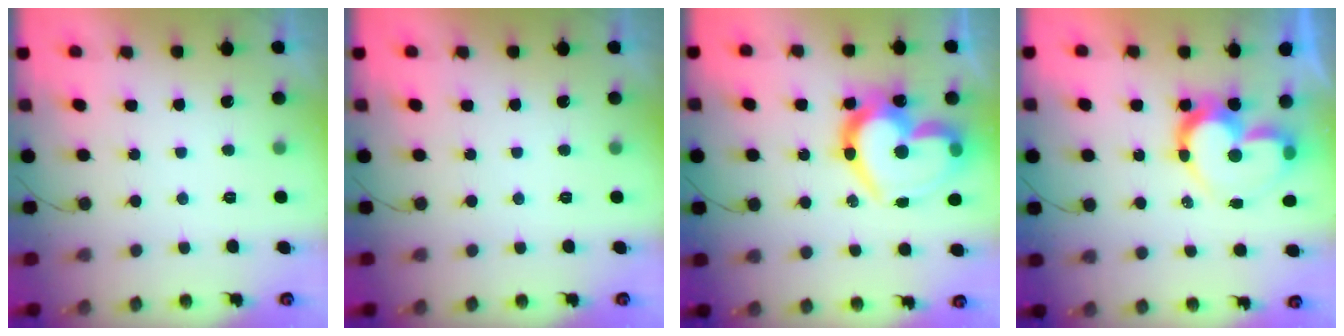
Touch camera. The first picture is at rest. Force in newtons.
{"total": 0.0}
{"total": 25.9, "press": 25.8, "slide": 2.4}
{"total": 14.6, "press": 14.6, "slide": 1.3}